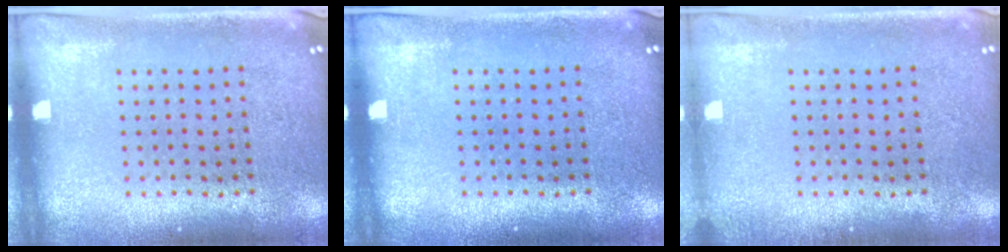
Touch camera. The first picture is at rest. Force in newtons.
{"total": 0.0}
{"total": 0.7, "press": 0.7, "slide": 0.2}